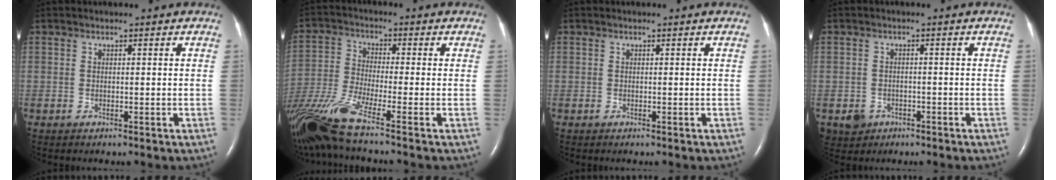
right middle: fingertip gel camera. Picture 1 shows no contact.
{"total": 13.0, "force": [-9.7, -0.8, 8.7], "torque": [-0.192, -0.031, -0.190]}
{"total": 0.0}
{"total": 3.2, "force": [-1.5, 2.8, 0.6], "torque": [-0.015, 0.004, -0.018]}